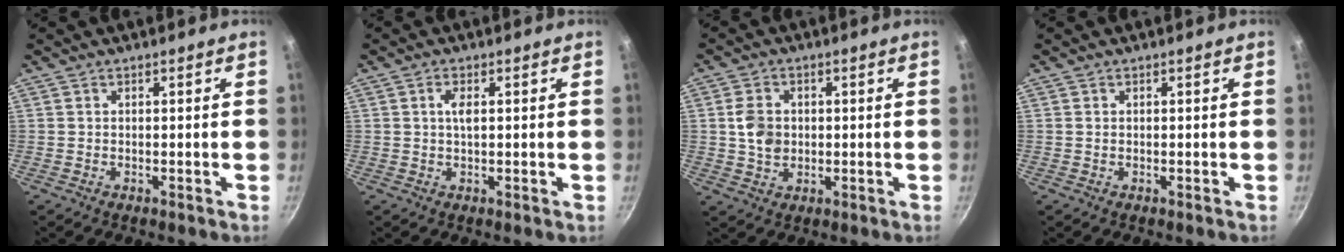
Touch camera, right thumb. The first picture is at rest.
{"total": 2.4, "force": [0.5, 0.9, 2.1], "torque": [-0.041, 0.002, 0.009]}
{"total": 5.7, "force": [0.3, 4.4, 3.7], "torque": [-0.059, 0.004, 0.004]}
{"total": 0.0}